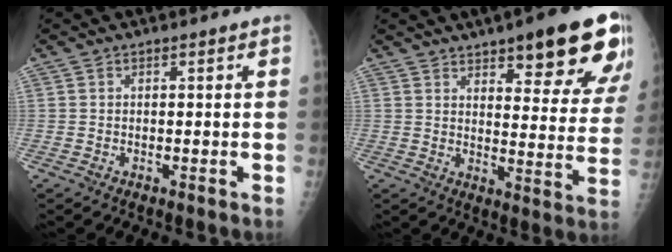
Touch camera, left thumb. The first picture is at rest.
{"total": 19.4, "force": [11.6, 5.5, 14.5], "torque": [-0.149, -0.053, 0.149]}